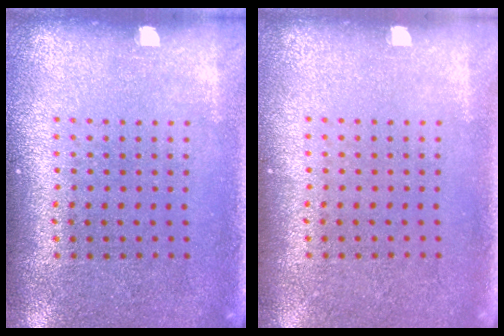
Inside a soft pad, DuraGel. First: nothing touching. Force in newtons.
{"total": 0.0}